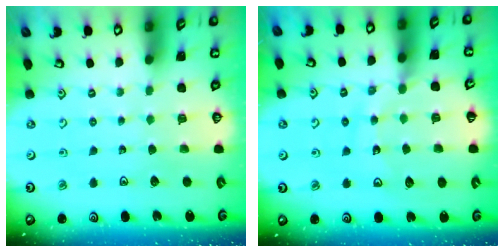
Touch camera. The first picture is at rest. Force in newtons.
{"total": 11.5, "press": 11.4, "slide": 1.2}